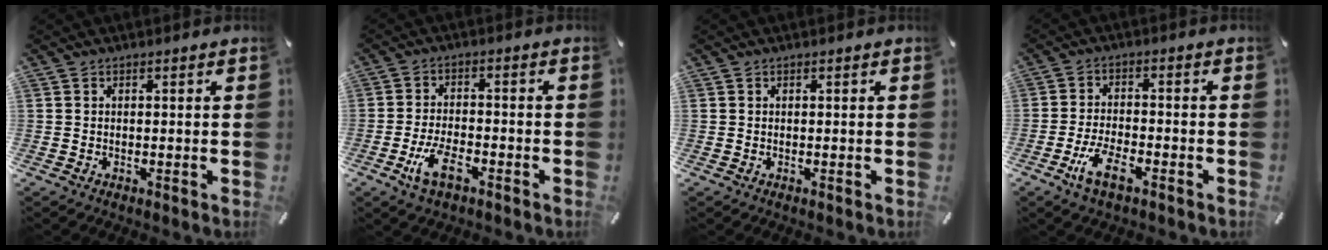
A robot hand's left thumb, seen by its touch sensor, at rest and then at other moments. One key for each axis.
{"total": 8.1, "fx": -4.0, "fy": 4.0, "fz": 5.8, "tx": -0.127, "ty": 0.010, "tz": -0.074}
{"total": 0.0}
{"total": 7.2, "fx": -4.0, "fy": 3.0, "fz": 5.2, "tx": -0.111, "ty": 0.010, "tz": -0.075}